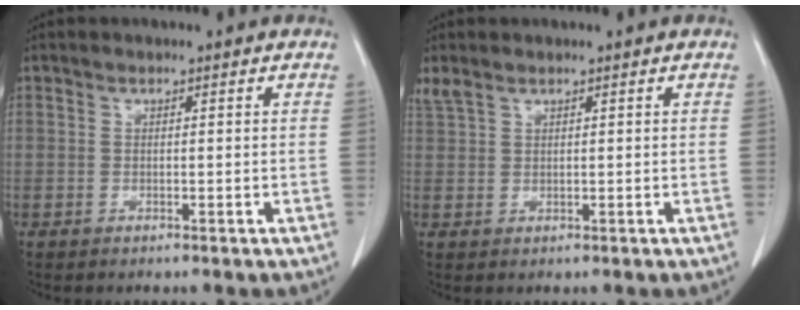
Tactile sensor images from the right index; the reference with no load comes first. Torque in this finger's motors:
{"motor_torque": [0.39, 0.31, 0.02, 0.05]}